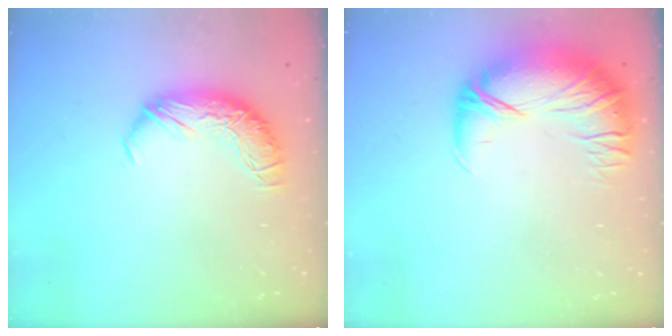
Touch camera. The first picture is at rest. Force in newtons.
{"total": 2.9, "press": 0.7, "slide": 2.9}